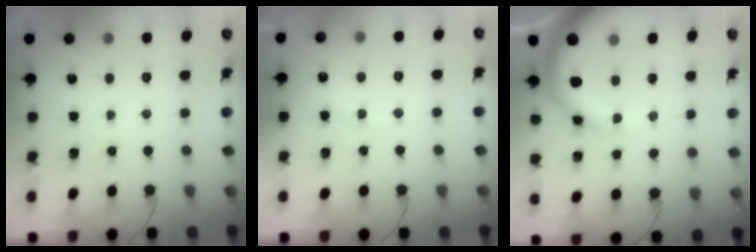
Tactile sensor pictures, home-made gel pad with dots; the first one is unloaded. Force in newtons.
{"total": 7.5, "press": 7.4, "slide": 1.3}
{"total": 13.7, "press": 13.4, "slide": 2.8}